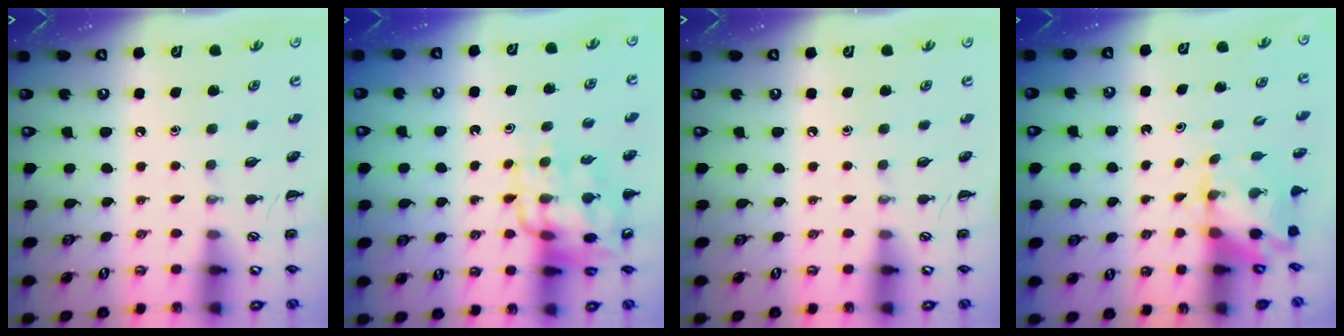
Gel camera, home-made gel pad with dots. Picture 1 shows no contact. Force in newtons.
{"total": 13.1, "press": 12.8, "slide": 2.9}
{"total": 0.0}
{"total": 2.5, "press": 2.3, "slide": 1.0}